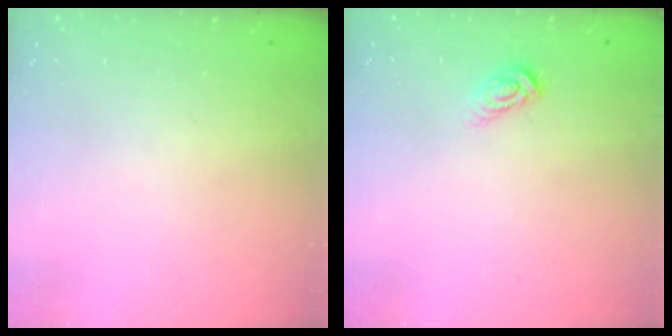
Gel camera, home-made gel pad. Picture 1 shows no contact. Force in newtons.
{"total": 5.9, "press": 5.9, "slide": 0.4}